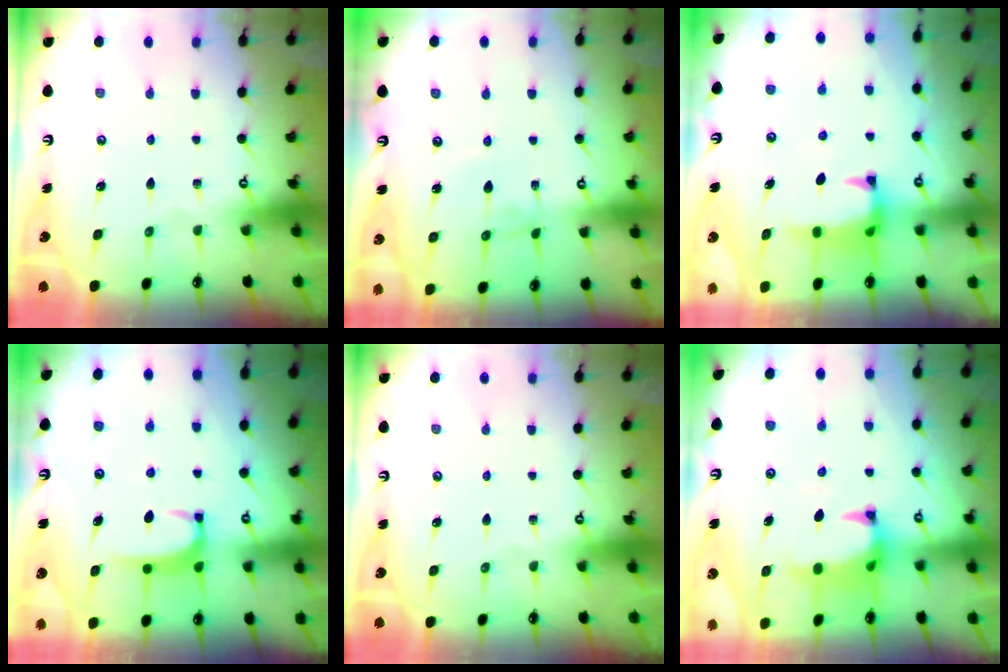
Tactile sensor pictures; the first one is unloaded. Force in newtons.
{"total": 1.4, "press": 1.4, "slide": 0.1}
{"total": 0.8, "press": 0.2, "slide": 0.8}
{"total": 1.6, "press": 1.6, "slide": 0.5}
{"total": 0.0}
{"total": 1.0, "press": 0.1, "slide": 1.0}